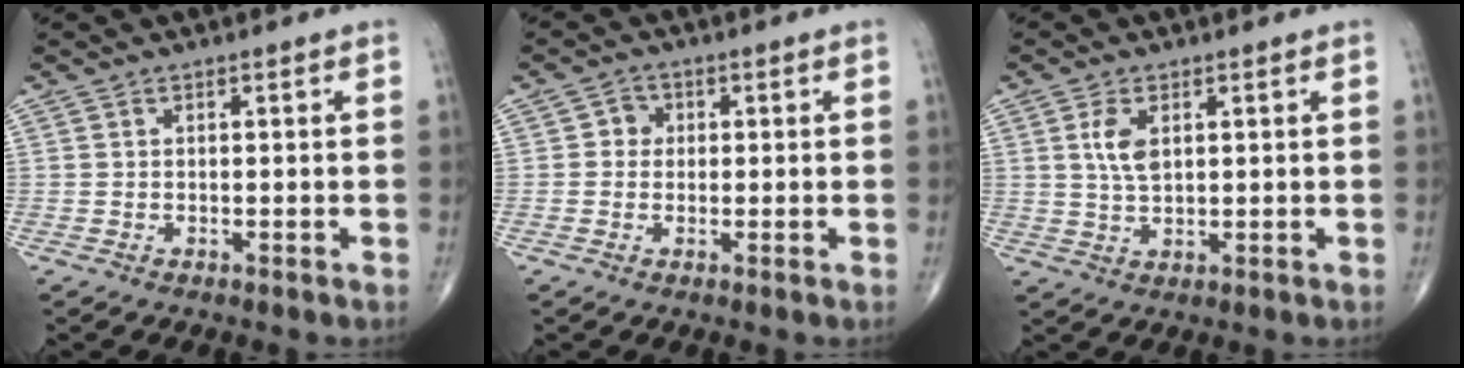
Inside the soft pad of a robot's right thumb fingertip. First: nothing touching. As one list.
[{"total": 2.7, "force": [0.2, 2.5, 0.9], "torque": [0.005, 0.007, -0.004]}, {"total": 4.6, "force": [1.4, 2.3, 3.7], "torque": [-0.075, -0.006, 0.031]}]